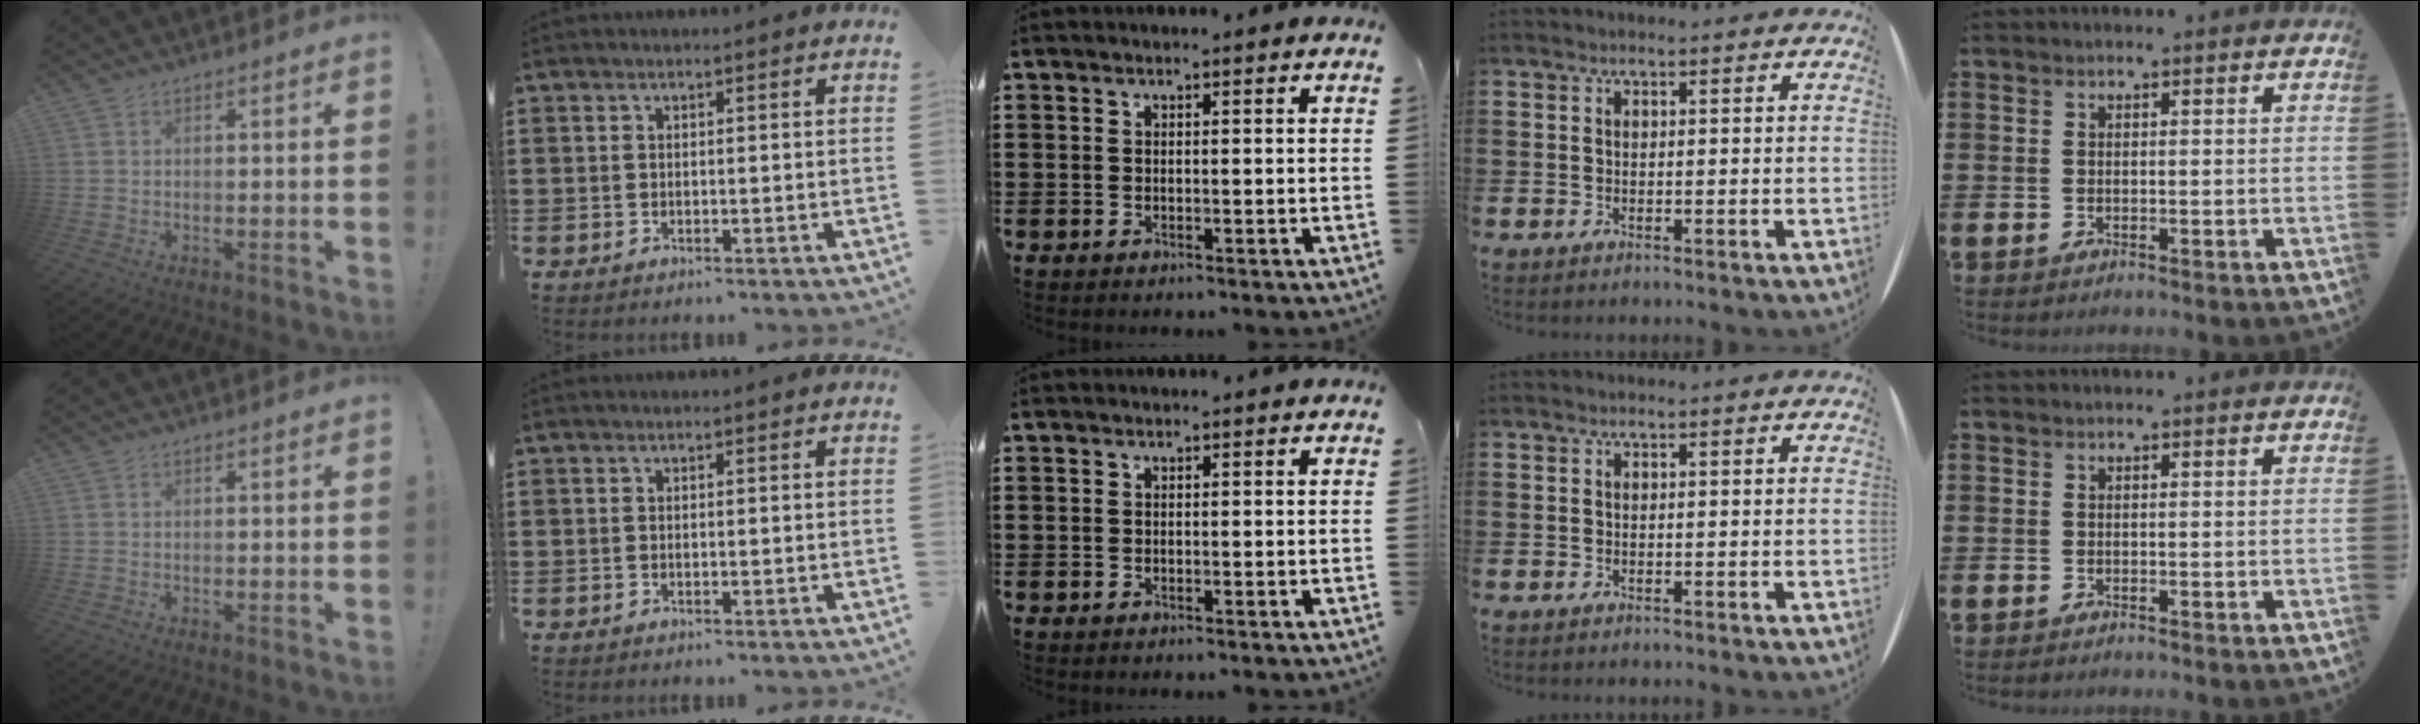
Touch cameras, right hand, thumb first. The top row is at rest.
{}